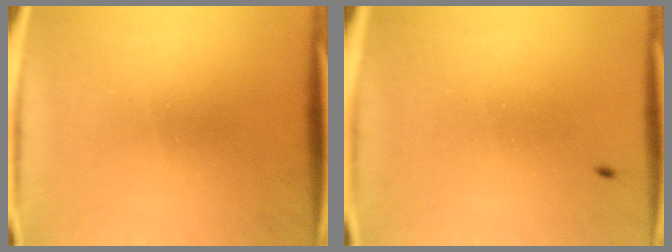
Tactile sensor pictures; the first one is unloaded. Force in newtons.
{"total": 0.8}